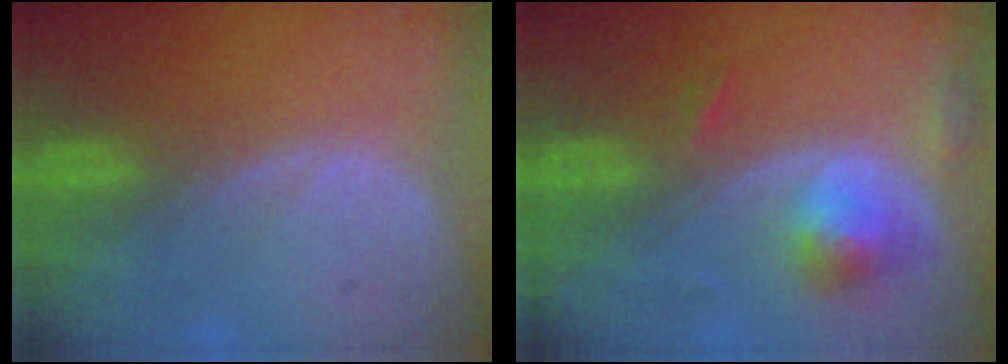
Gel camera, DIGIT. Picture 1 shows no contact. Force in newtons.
{"total": 5.3, "press": 4.9, "slide": 2.2}